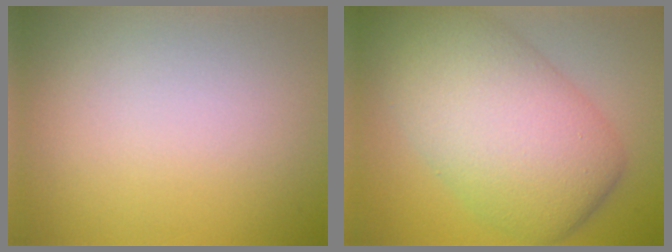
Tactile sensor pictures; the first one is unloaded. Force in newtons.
{"total": 10.6, "press": 10.6, "slide": 0.4}